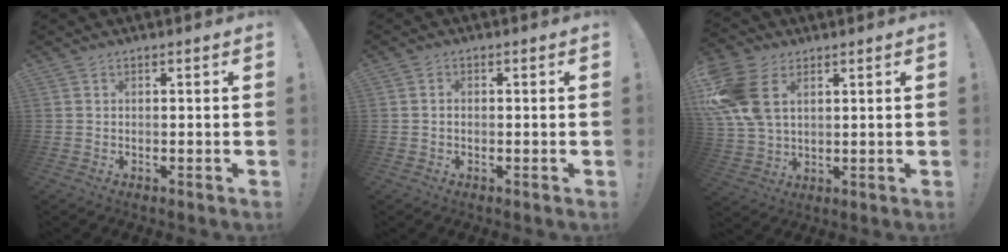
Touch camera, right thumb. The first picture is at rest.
{"total": 1.1, "force": [-0.5, 0.7, 0.6], "torque": [-0.017, 0.005, -0.008]}
{"total": 14.6, "force": [4.9, 9.8, 9.7], "torque": [-0.191, -0.014, 0.094]}